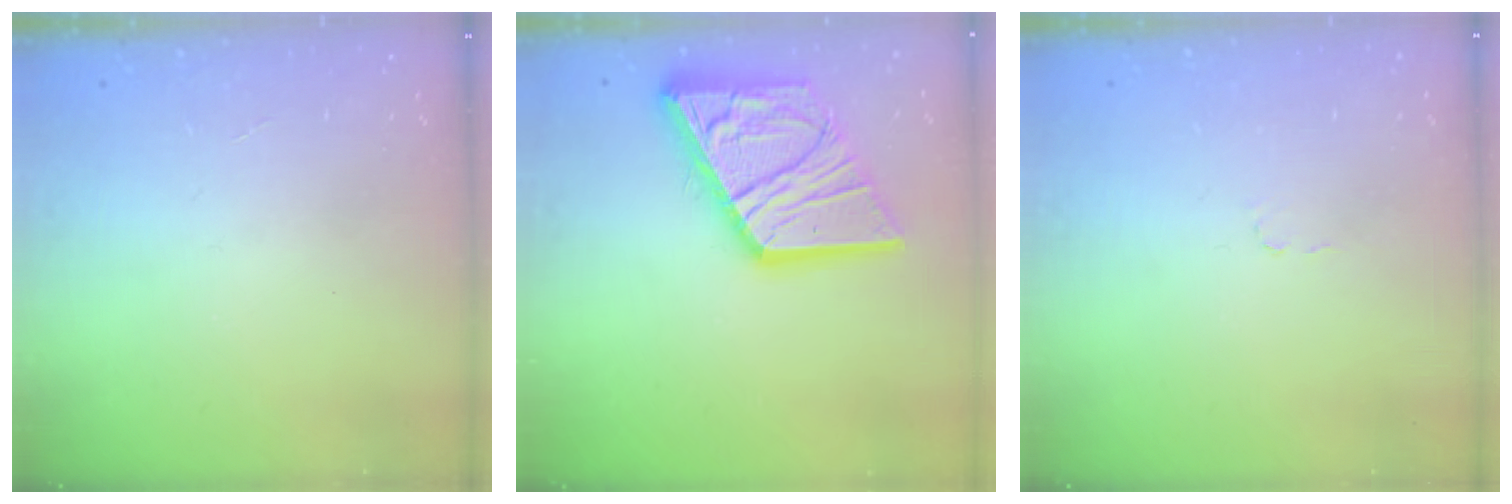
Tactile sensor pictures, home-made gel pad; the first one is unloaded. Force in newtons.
{"total": 21.1, "press": 21.0, "slide": 2.4}
{"total": 2.7, "press": 2.7, "slide": 0.3}